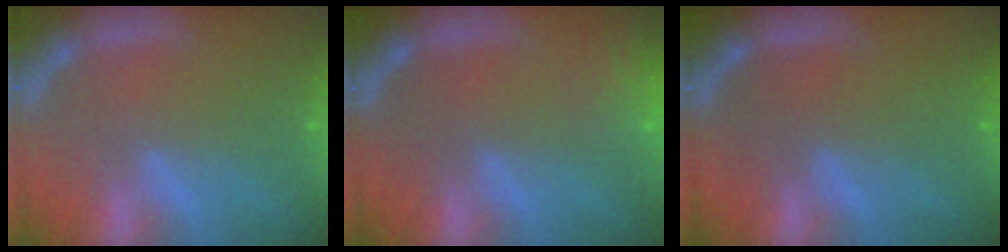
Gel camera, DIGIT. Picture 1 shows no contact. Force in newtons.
{"total": 8.5}
{"total": 0.0}